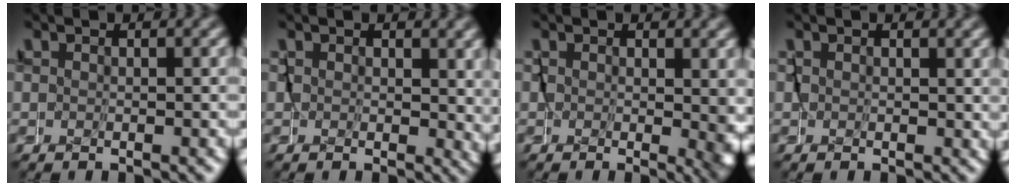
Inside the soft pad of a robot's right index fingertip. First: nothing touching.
{"total": 1.6, "force": [0.4, 1.1, 1.2], "torque": [-0.015, -0.007, 0.007]}
{"total": 2.8, "force": [0.0, 1.1, 2.6], "torque": [-0.024, -0.015, 0.006]}
{"total": 0.9, "force": [0.1, 0.7, 0.5], "torque": [-0.009, -0.004, 0.003]}